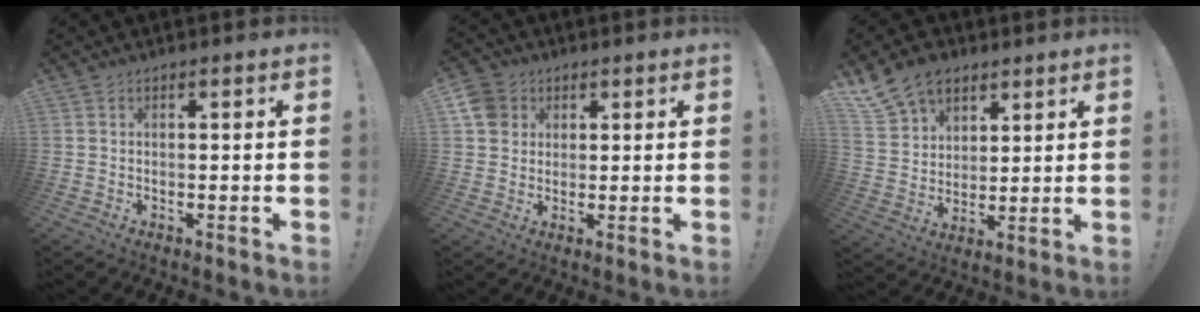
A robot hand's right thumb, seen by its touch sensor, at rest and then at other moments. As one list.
[{"total": 6.5, "force": [2.5, 5.8, 1.8], "torque": [-0.027, -0.006, 0.052]}, {"total": 12.7, "force": [8.5, 8.5, 4.1], "torque": [-0.070, -0.053, 0.167]}]